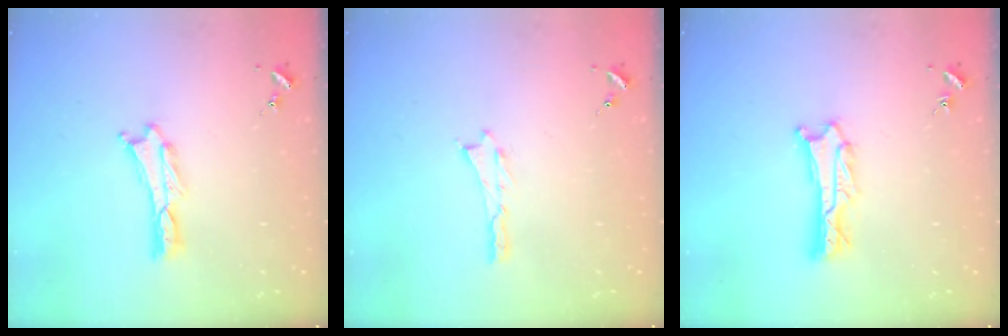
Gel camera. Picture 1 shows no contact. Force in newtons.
{"total": 0.0}
{"total": 1.8, "press": 1.8, "slide": 0.2}